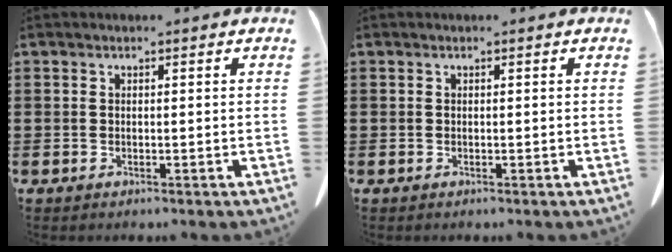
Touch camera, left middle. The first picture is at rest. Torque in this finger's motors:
{"motor_torque": [0.01, 0.03, 0.00, 0.00]}